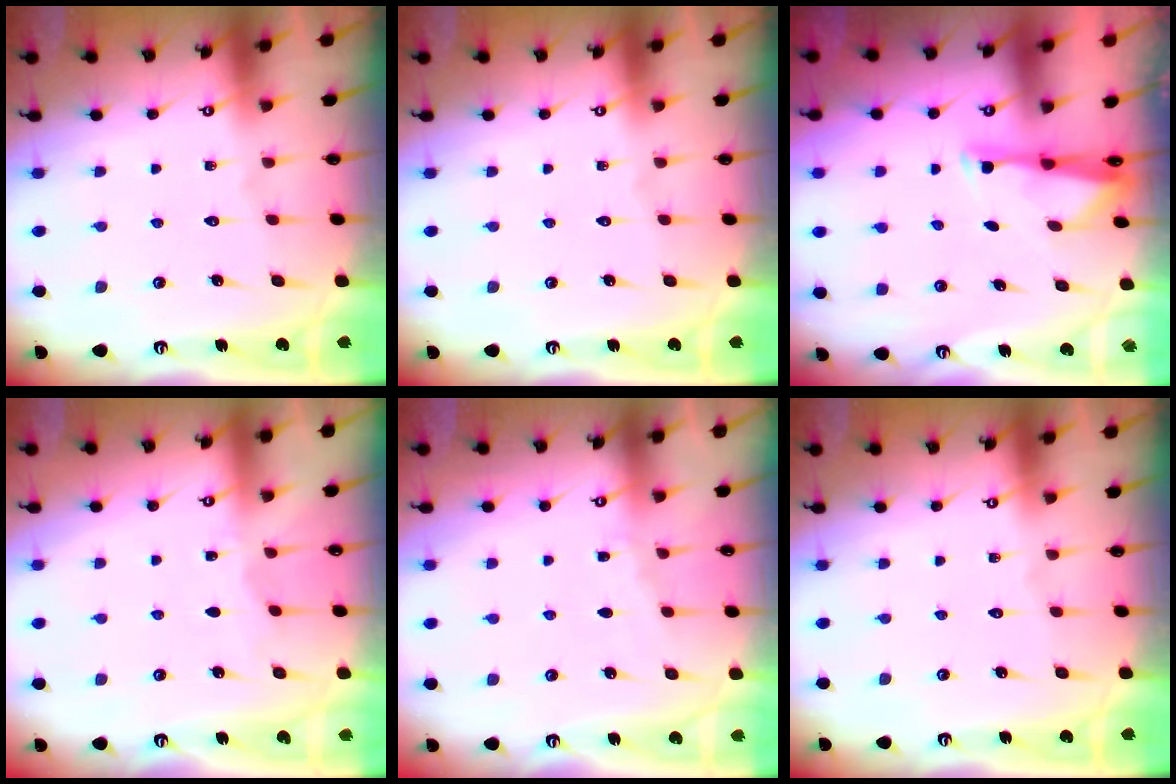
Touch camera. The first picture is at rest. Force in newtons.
{"total": 0.0}
{"total": 3.1, "press": 3.0, "slide": 0.6}
{"total": 3.9, "press": 3.9, "slide": 0.5}
{"total": 2.9, "press": 2.9, "slide": 0.4}
{"total": 0.0}